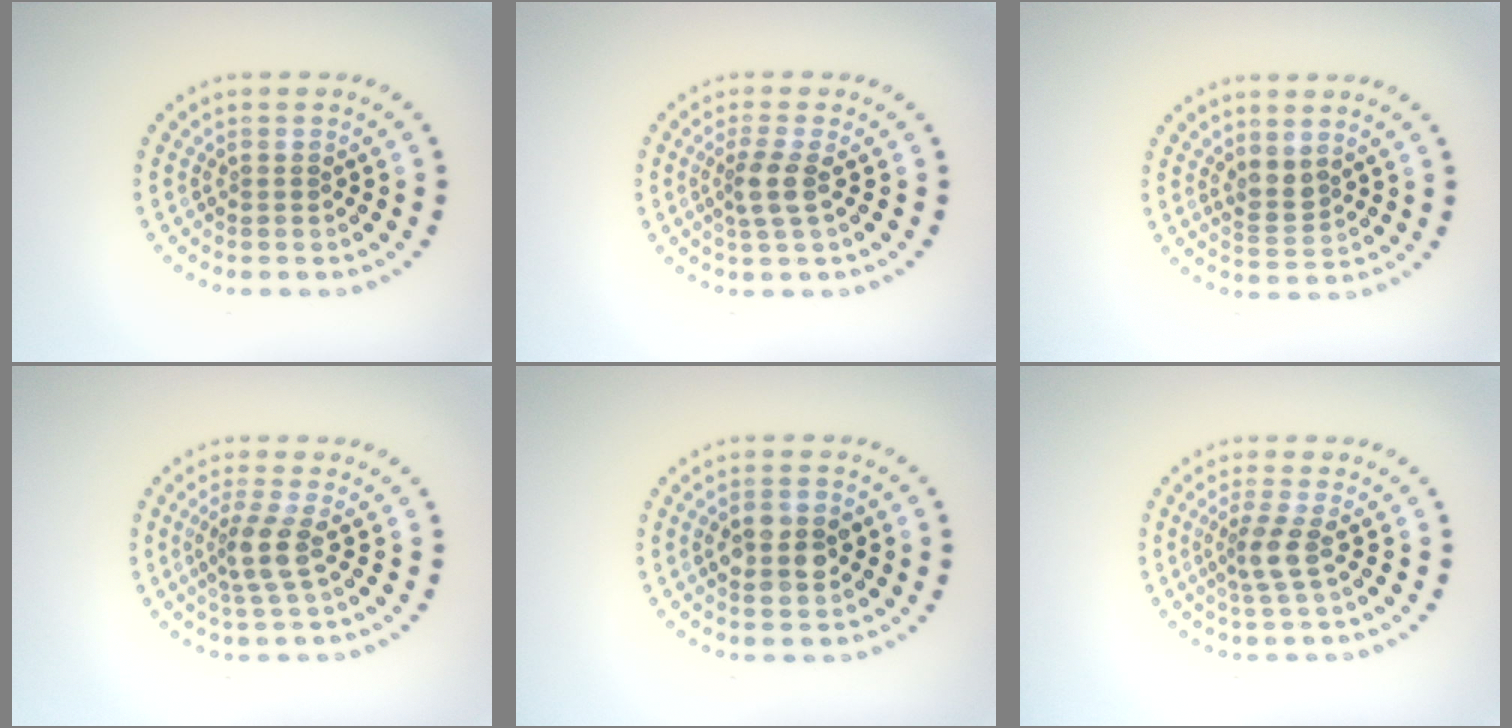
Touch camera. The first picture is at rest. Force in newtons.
{"total": 2.4, "press": 1.9, "slide": 1.5}
{"total": 1.9, "press": 1.6, "slide": 1.1}
{"total": 2.8, "press": 2.2, "slide": 1.7}
{"total": 4.4, "press": 4.4, "slide": 0.1}
{"total": 2.5, "press": 1.9, "slide": 1.6}